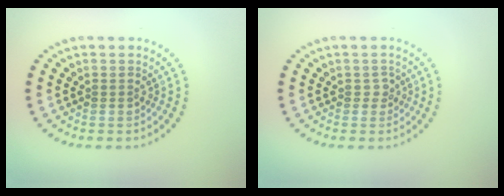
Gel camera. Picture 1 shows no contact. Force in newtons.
{"total": 0.9, "press": 0.7, "slide": 0.6}